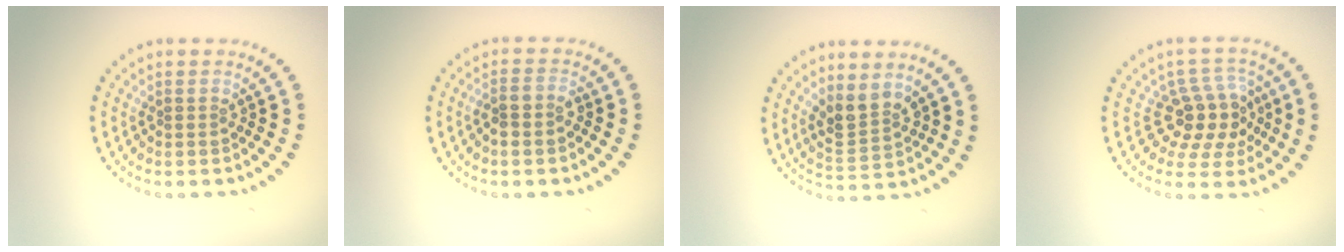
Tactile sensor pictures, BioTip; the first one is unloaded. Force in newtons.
{"total": 1.9, "press": 1.7, "slide": 0.8}
{"total": 3.0, "press": 2.6, "slide": 1.5}
{"total": 4.1, "press": 3.6, "slide": 1.9}